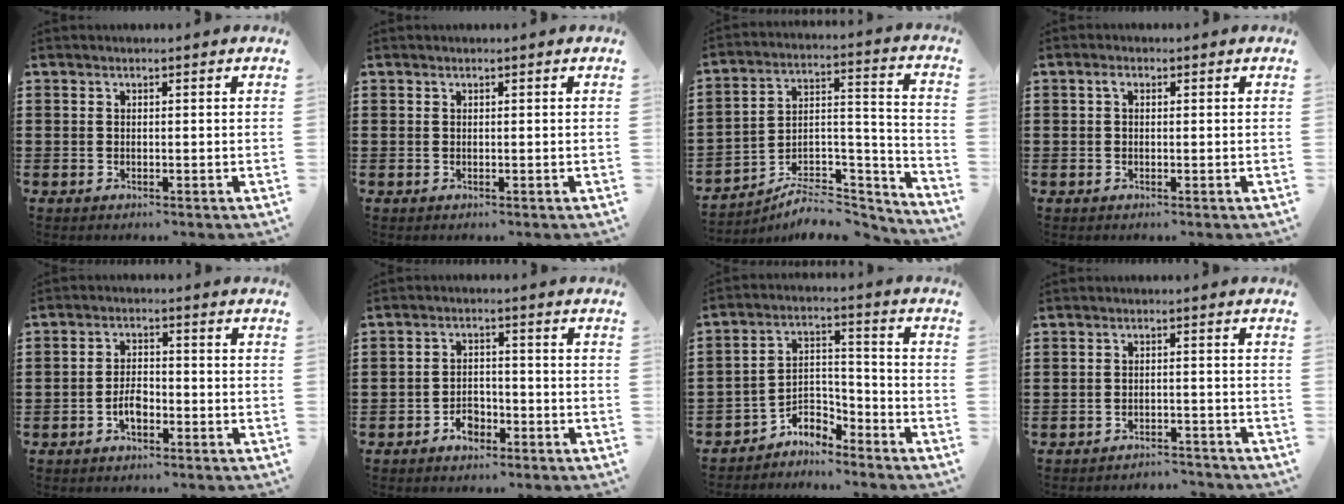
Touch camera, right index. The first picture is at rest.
{"total": 0.0}
{"total": 6.6, "force": [-5.7, 2.5, 2.3], "torque": [-0.029, 0.013, -0.106]}
{"total": 1.2, "force": [0.2, 0.8, 0.9], "torque": [-0.019, 0.007, 0.002]}
{"total": 3.5, "force": [-1.7, 1.9, 2.4], "torque": [-0.059, 0.002, -0.036]}
{"total": 3.3, "force": [-2.2, 1.9, 1.4], "torque": [-0.027, 0.005, -0.045]}
{"total": 5.1, "force": [-4.6, 1.8, 1.3], "torque": [-0.034, 0.002, -0.096]}
{"total": 2.5, "force": [-2.5, 0.1, 0.1], "torque": [-0.006, -0.001, -0.052]}